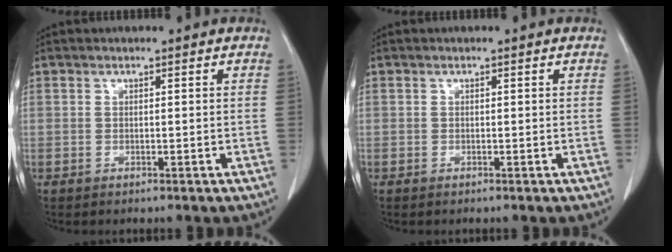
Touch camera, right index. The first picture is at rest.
{"total": 0.0}